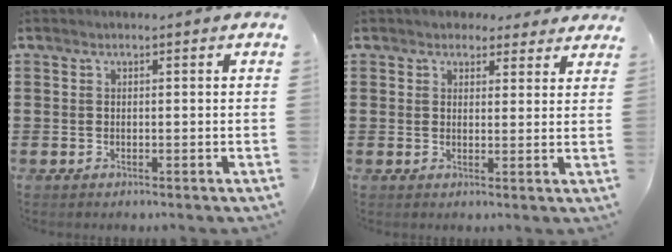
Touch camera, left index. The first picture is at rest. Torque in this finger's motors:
{"motor_torque": [0.11, -1.29, 0.60, 0.05]}